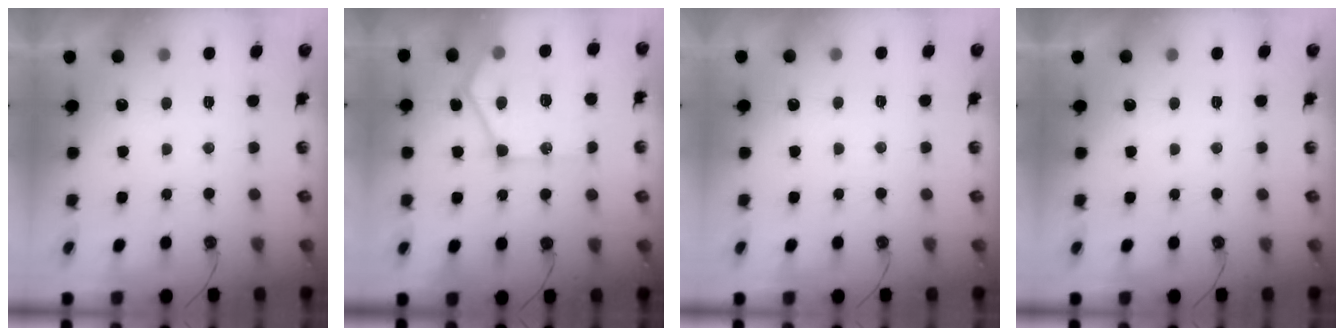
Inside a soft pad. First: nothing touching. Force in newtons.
{"total": 20.5, "press": 20.4, "slide": 1.7}
{"total": 3.7, "press": 3.7, "slide": 0.6}
{"total": 0.0}